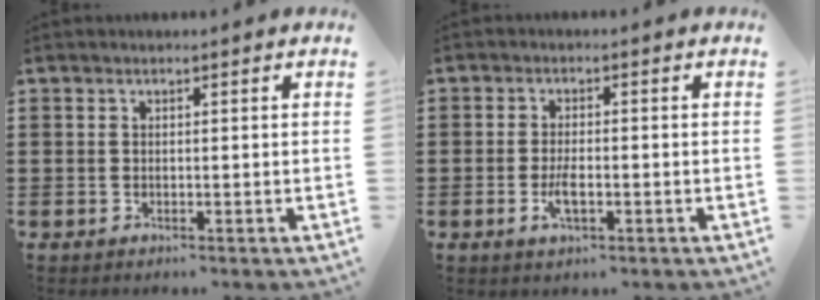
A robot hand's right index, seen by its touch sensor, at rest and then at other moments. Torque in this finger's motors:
{"motor_torque": [1.07, 1.07, 0.17, 0.10]}